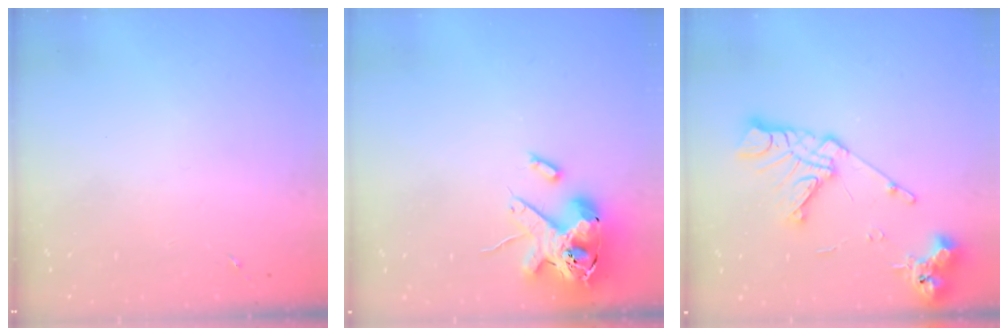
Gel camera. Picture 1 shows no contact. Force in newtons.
{"total": 16.4, "press": 16.2, "slide": 2.7}
{"total": 15.5, "press": 15.4, "slide": 1.9}